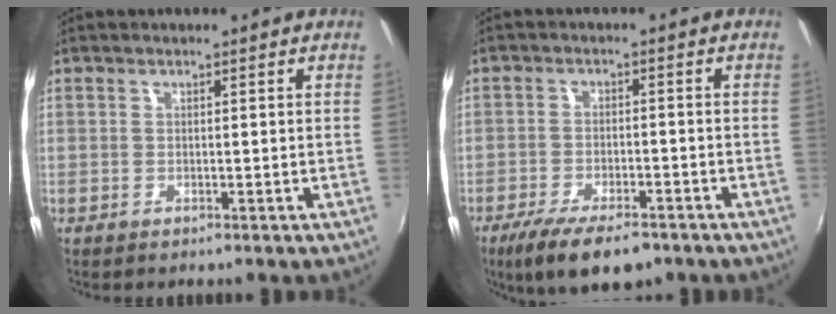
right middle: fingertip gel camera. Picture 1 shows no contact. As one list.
[{"total": 10.9, "force": [-7.8, 3.6, 6.7], "torque": [-0.148, -0.026, -0.129]}]